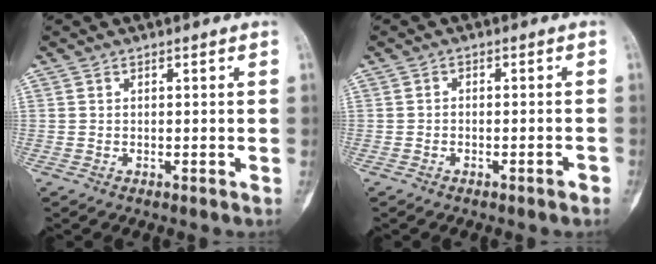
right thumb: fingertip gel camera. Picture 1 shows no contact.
{"total": 1.7, "force": [-1.2, 0.3, 1.2], "torque": [-0.017, 0.004, -0.020]}